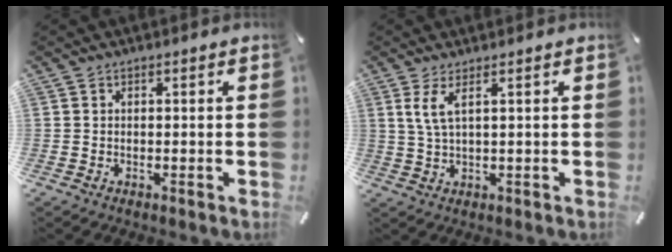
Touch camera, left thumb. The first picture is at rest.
{"total": 4.4, "force": [1.8, 0.8, 3.9], "torque": [-0.082, -0.003, 0.032]}